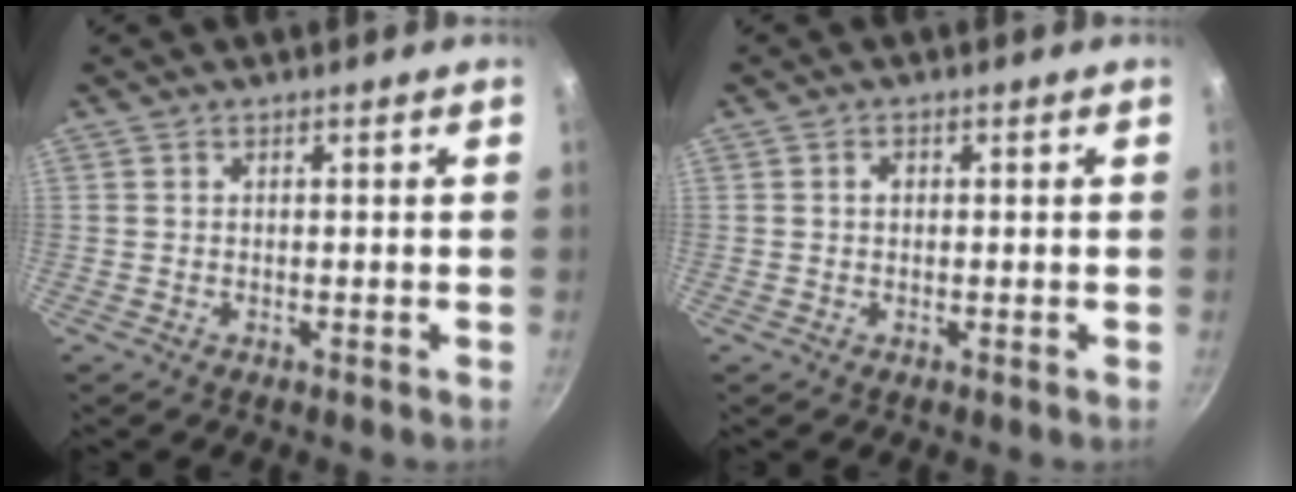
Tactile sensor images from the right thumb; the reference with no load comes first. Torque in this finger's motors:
{"motor_torque": [-0.39, 0.20, 0.10, -0.08, 0.00]}